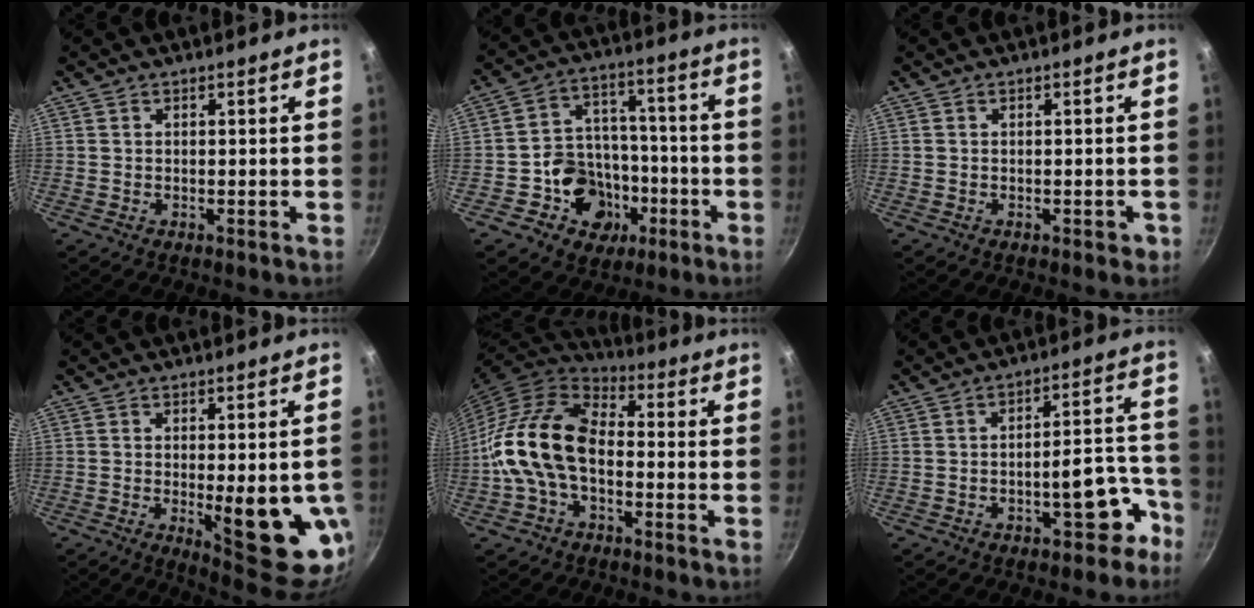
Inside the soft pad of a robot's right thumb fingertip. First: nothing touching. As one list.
[{"total": 13.5, "force": [-4.7, 11.4, 5.3], "torque": [-0.034, 0.043, -0.074]}, {"total": 1.4, "force": [-0.6, 0.9, 0.9], "torque": [0.002, 0.011, -0.002]}, {"total": 16.1, "force": [-2.6, 5.0, 15.0], "torque": [-0.163, -0.018, -0.022]}, {"total": 15.4, "force": [-2.7, 9.7, 11.7], "torque": [-0.201, 0.040, -0.067]}, {"total": 9.6, "force": [-5.2, 4.3, 6.9], "torque": [-0.035, 0.073, -0.058]}]